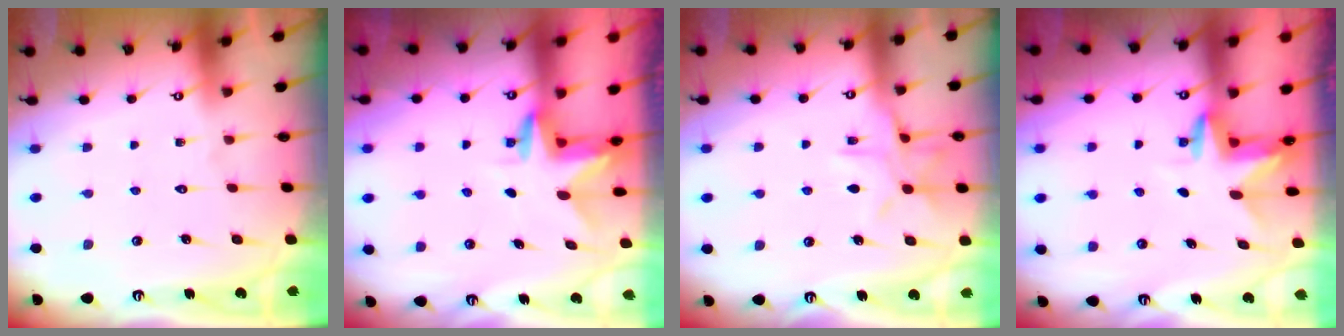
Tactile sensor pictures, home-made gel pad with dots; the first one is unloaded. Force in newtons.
{"total": 3.2, "press": 3.2, "slide": 0.2}
{"total": 9.6, "press": 9.6, "slide": 0.7}
{"total": 3.4, "press": 3.4, "slide": 0.4}